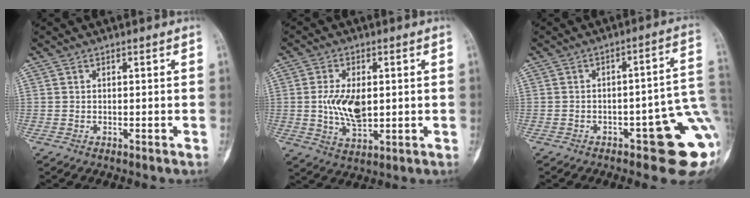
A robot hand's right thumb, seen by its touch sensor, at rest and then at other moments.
{"total": 8.8, "force": [0.3, 4.7, 7.4], "torque": [-0.137, -0.008, 0.012]}
{"total": 14.1, "force": [-4.3, 4.7, 12.6], "torque": [-0.107, 0.035, -0.045]}